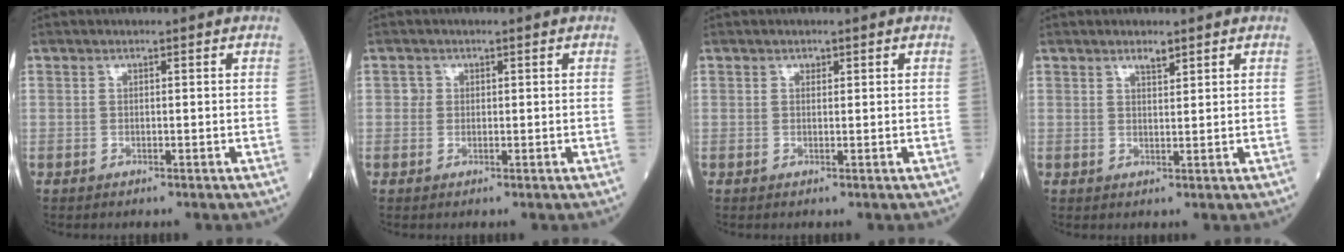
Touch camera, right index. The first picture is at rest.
{"total": 1.1, "force": [0.2, 1.0, 0.1], "torque": [0.006, 0.002, 0.000]}
{"total": 0.6, "force": [0.3, 0.4, 0.2], "torque": [-0.001, -0.002, 0.003]}
{"total": 1.7, "force": [1.4, 0.4, 1.0], "torque": [-0.018, -0.001, 0.025]}